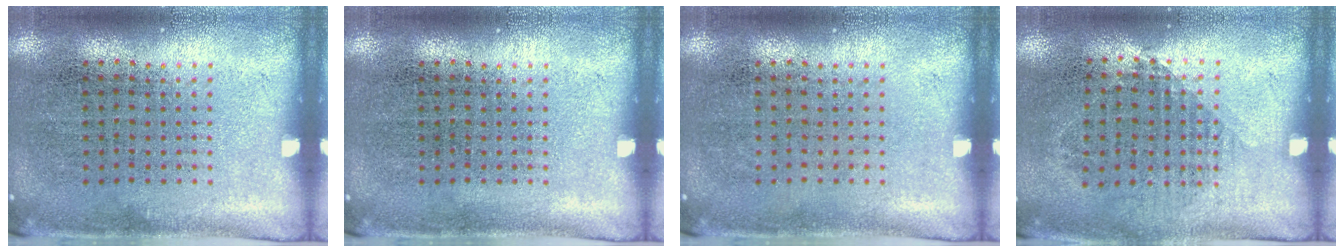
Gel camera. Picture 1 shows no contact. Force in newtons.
{"total": 0.0}
{"total": 0.0}
{"total": 0.9, "press": 0.8, "slide": 0.3}